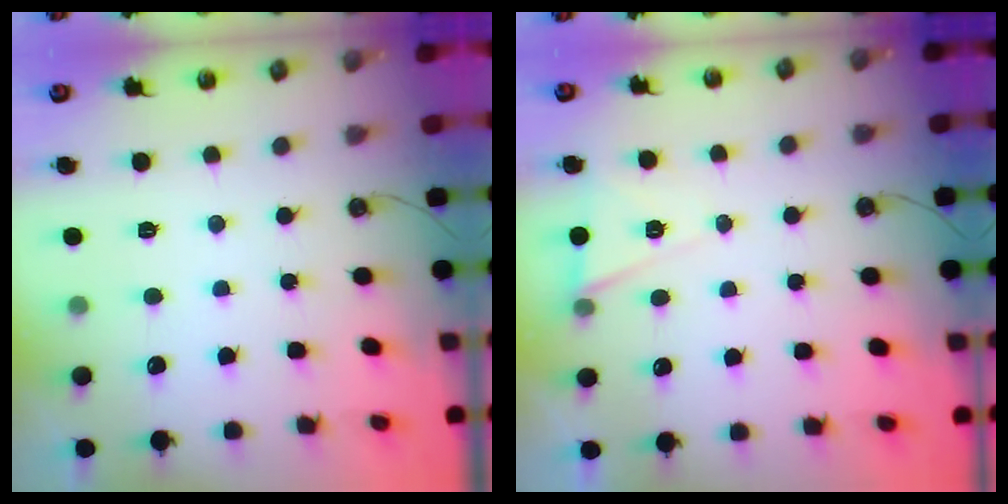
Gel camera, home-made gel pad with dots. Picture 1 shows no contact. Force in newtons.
{"total": 6.8, "press": 4.9, "slide": 4.7}